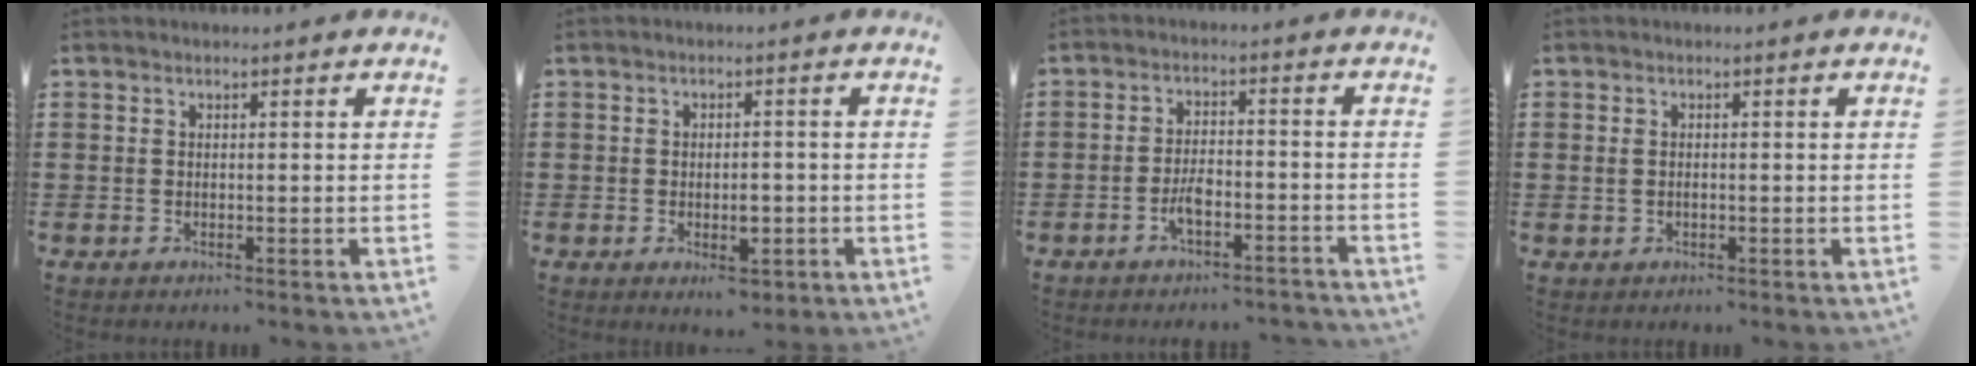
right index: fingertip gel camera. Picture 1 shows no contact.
{"total": 3.6, "force": [-1.2, 1.8, 2.9], "torque": [-0.047, 0.005, -0.020]}
{"total": 4.1, "force": [-2.8, 1.2, 2.7], "torque": [-0.062, 0.004, -0.056]}
{"total": 1.2, "force": [-0.1, 0.5, 1.0], "torque": [-0.021, 0.003, -0.003]}